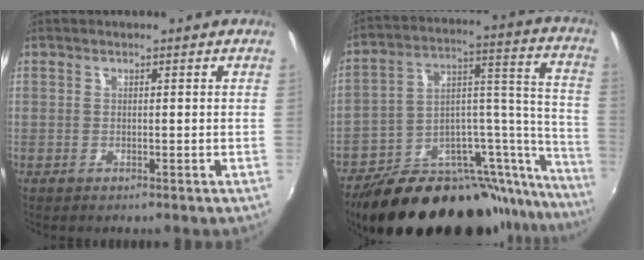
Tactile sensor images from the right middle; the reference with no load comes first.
{"total": 31.4, "force": [-23.7, 11.6, 17.0], "torque": [-0.202, 0.036, -0.343]}